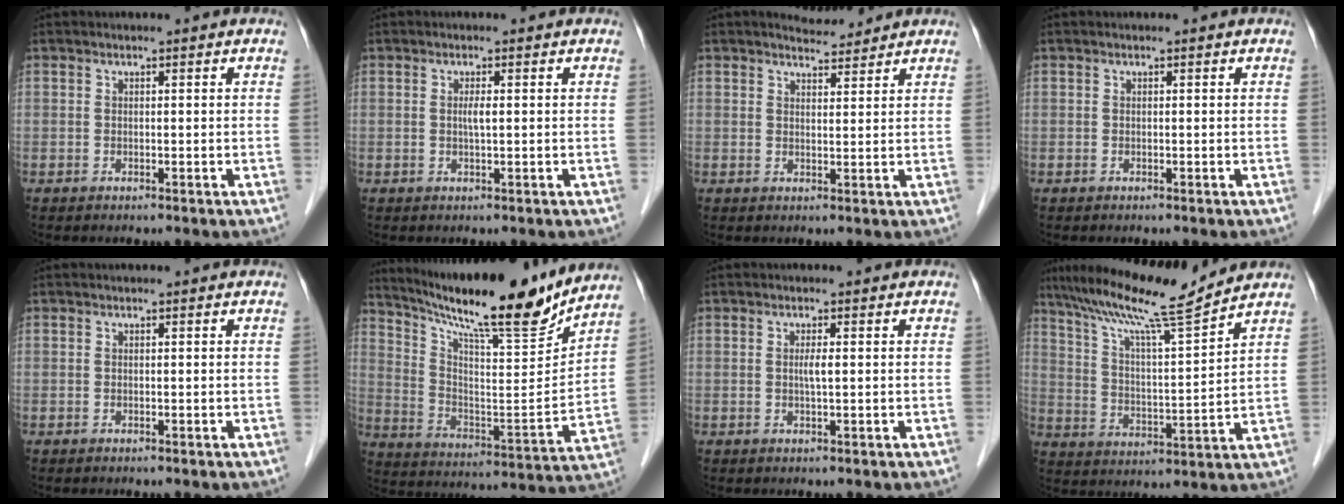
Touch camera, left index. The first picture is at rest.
{"total": 1.4, "force": [0.1, 0.0, 1.4], "torque": [-0.031, -0.001, 0.002]}
{"total": 3.4, "force": [3.3, 0.6, 0.6], "torque": [-0.011, 0.002, 0.051]}
{"total": 0.0}
{"total": 0.0}
{"total": 21.2, "force": [18.8, 0.8, 10.0], "torque": [-0.174, -0.042, 0.295]}
{"total": 1.5, "force": [0.1, 0.0, 1.5], "torque": [-0.031, -0.001, 0.002]}
{"total": 14.2, "force": [12.1, -1.0, 7.2], "torque": [-0.134, 0.006, 0.207]}